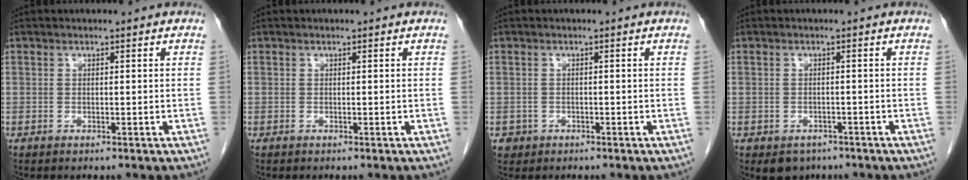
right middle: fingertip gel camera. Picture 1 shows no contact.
{"total": 0.0}
{"total": 1.5, "force": [-0.7, 1.3, 0.0], "torque": [-0.004, 0.006, -0.008]}
{"total": 3.6, "force": [-2.5, 2.5, 0.8], "torque": [-0.009, 0.002, -0.031]}